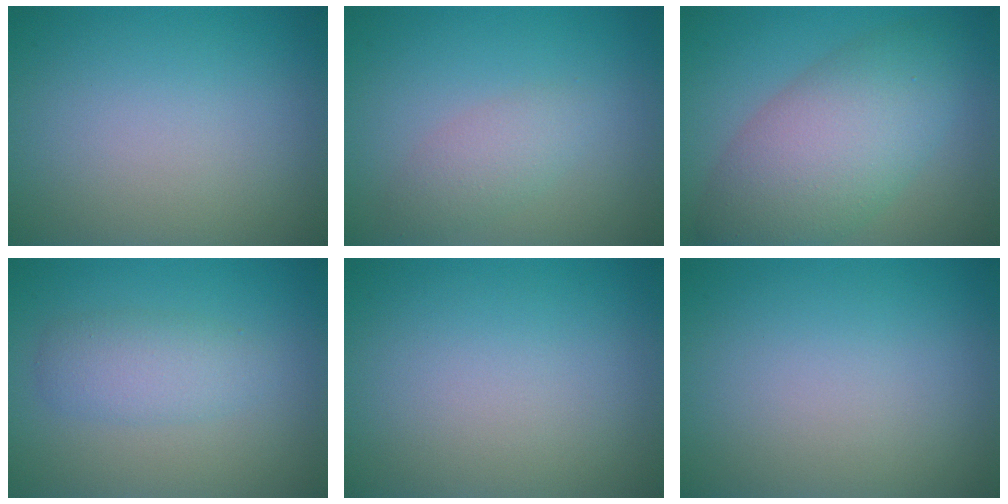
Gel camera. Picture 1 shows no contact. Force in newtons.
{"total": 2.1, "press": 2.1, "slide": 0.1}
{"total": 8.2, "press": 8.2, "slide": 0.3}
{"total": 2.9, "press": 2.9, "slide": 0.1}
{"total": 0.0}
{"total": 0.0}